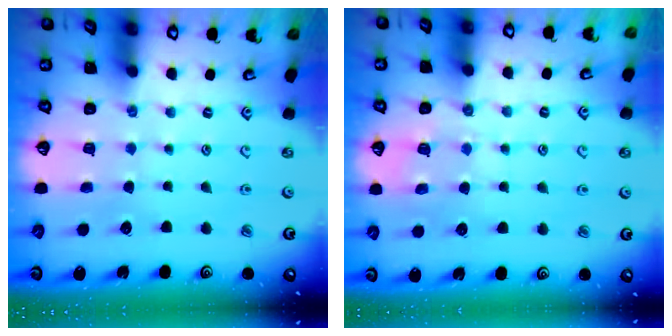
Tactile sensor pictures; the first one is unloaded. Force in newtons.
{"total": 5.8, "press": 5.7, "slide": 0.6}